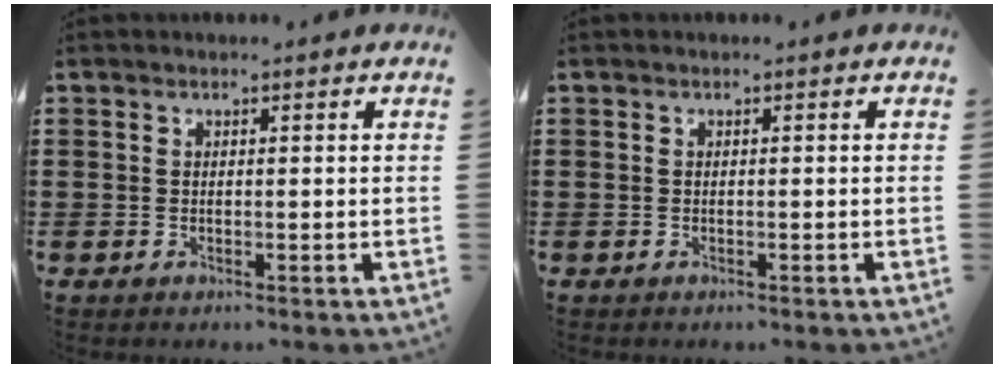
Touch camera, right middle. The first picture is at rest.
{"total": 0.0}